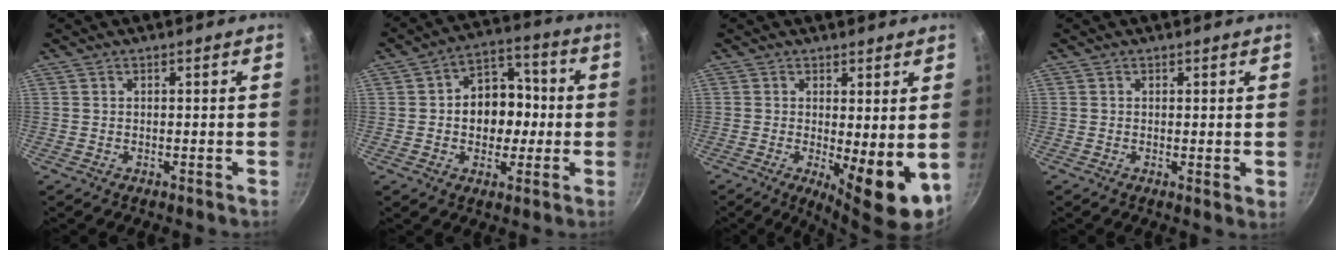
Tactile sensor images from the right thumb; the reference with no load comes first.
{"total": 11.9, "force": [-0.3, 9.3, 7.4], "torque": [-0.058, 0.023, -0.015]}
{"total": 9.0, "force": [-0.6, 2.7, 8.6], "torque": [-0.110, -0.014, 0.002]}
{"total": 1.4, "force": [0.3, 0.4, 1.3], "torque": [-0.019, -0.009, 0.001]}